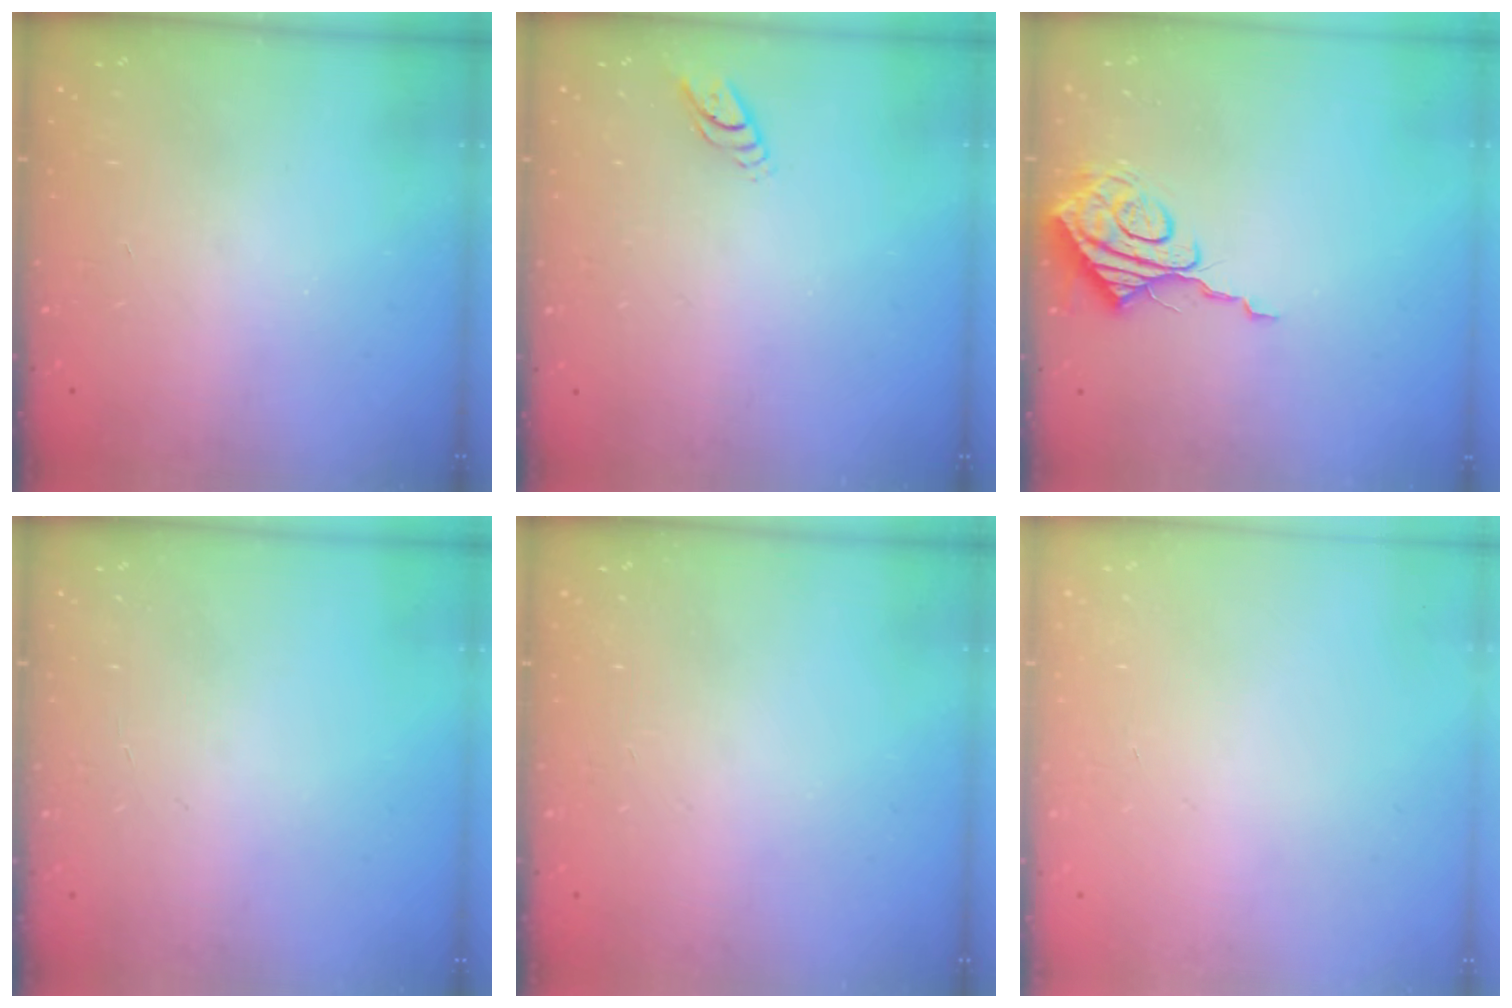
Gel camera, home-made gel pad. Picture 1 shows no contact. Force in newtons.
{"total": 3.6, "press": 3.6, "slide": 0.1}
{"total": 11.6, "press": 11.5, "slide": 1.1}
{"total": 2.4, "press": 2.4, "slide": 0.2}
{"total": 0.0}
{"total": 0.0}